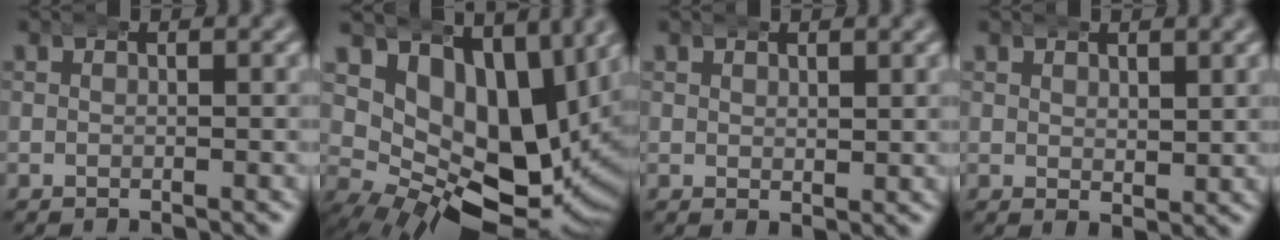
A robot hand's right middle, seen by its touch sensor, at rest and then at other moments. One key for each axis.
{"total": 16.0, "fx": 3.0, "fy": 10.6, "fz": 11.6, "tx": -0.190, "ty": -0.027, "tz": 0.053}
{"total": 1.7, "fx": 1.7, "fy": 0.1, "fz": 0.0, "tx": 0.006, "ty": 0.000, "tz": 0.029}
{"total": 2.1, "fx": 2.1, "fy": 0.3, "fz": 0.1, "tx": 0.007, "ty": 0.000, "tz": 0.037}